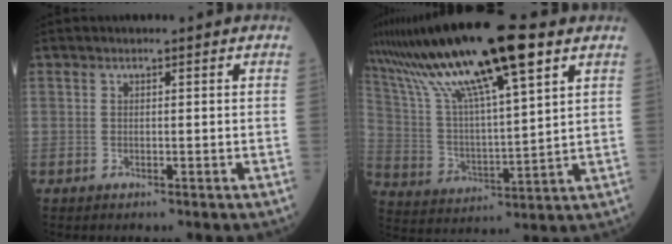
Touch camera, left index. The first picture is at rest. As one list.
[{"total": 20.4, "force": [13.2, 2.0, 15.5], "torque": [-0.296, 0.029, 0.241]}]